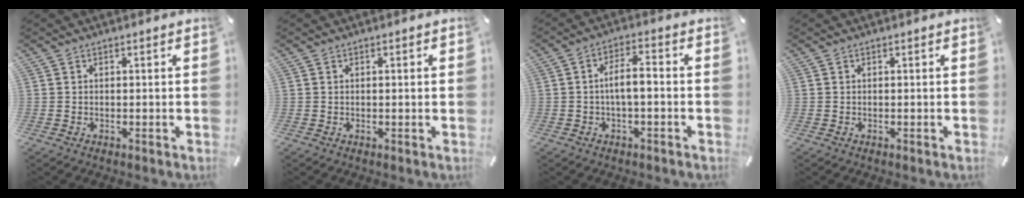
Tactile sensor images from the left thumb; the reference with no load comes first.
{"total": 0.9, "force": [0.1, 0.1, 0.9], "torque": [-0.015, 0.001, 0.001]}
{"total": 5.7, "force": [-1.1, 2.1, 5.1], "torque": [-0.097, 0.012, -0.023]}
{"total": 0.0}